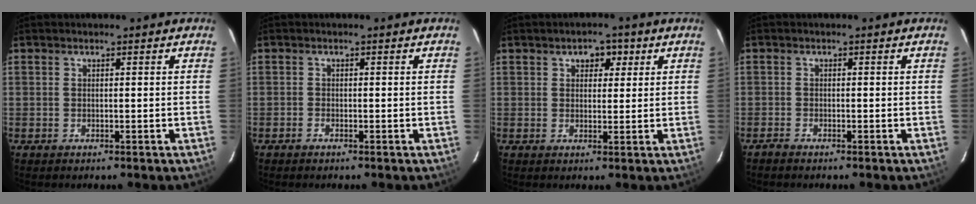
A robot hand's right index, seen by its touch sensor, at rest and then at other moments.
{"total": 0.6, "force": [-0.6, 0.2, 0.2], "torque": [-0.004, 0.001, -0.013]}
{"total": 3.7, "force": [1.7, 2.6, 2.0], "torque": [-0.022, 0.013, 0.025]}
{"total": 1.2, "force": [-1.1, 0.3, 0.2], "torque": [-0.012, -0.001, -0.022]}